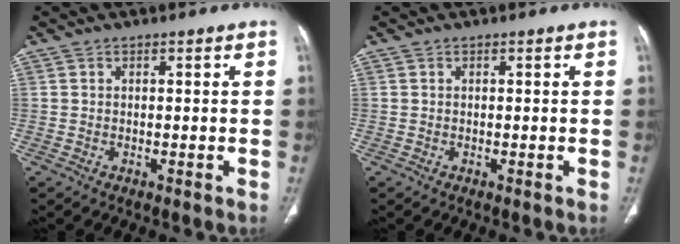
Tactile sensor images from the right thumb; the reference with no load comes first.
{"total": 0.0}